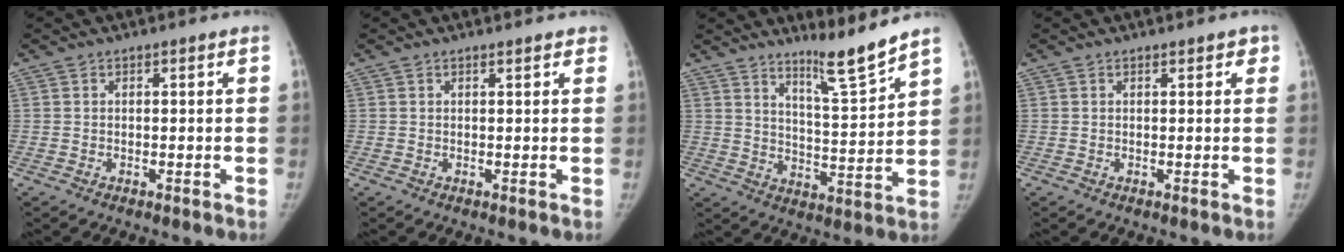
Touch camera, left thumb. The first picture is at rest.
{"total": 1.0, "force": [0.8, 0.4, 0.4], "torque": [0.004, 0.000, 0.007]}
{"total": 8.8, "force": [7.5, -0.2, 4.7], "torque": [-0.068, -0.070, 0.126]}
{"total": 1.6, "force": [0.9, 0.9, 0.9], "torque": [0.007, 0.001, 0.006]}